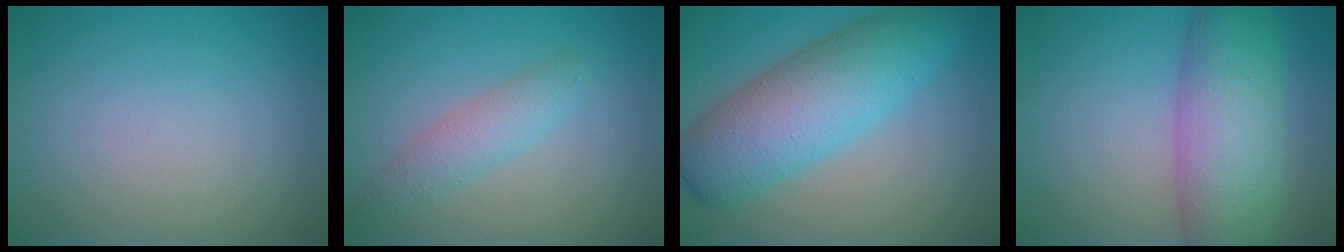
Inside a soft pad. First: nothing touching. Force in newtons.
{"total": 2.5, "press": 2.5, "slide": 0.0}
{"total": 8.4, "press": 8.4, "slide": 0.2}
{"total": 8.5, "press": 8.5, "slide": 0.2}